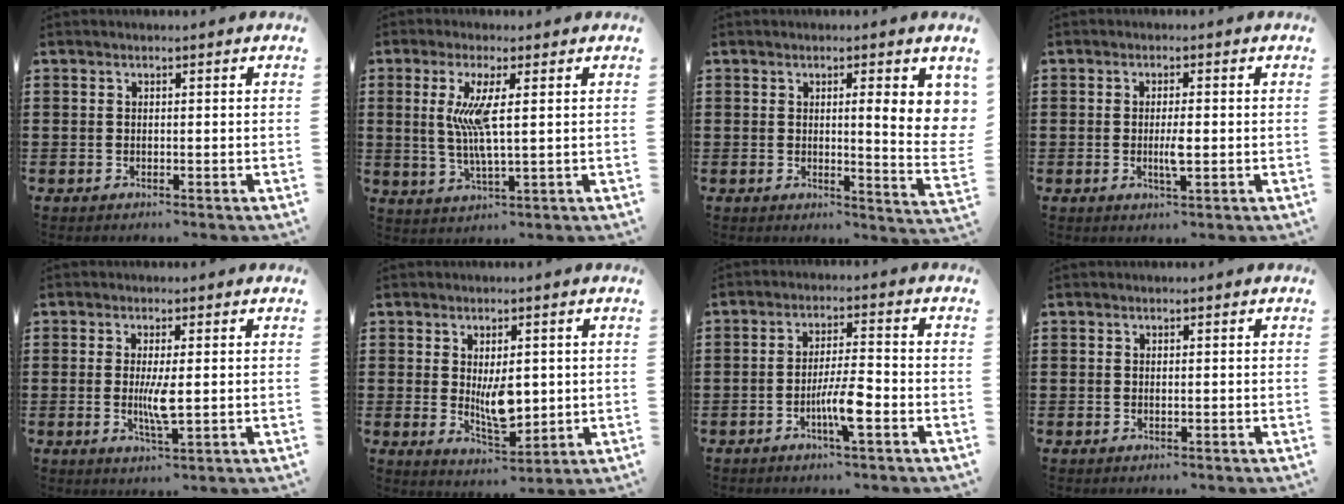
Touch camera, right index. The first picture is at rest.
{"total": 6.9, "force": [1.4, 0.9, 6.7], "torque": [-0.144, -0.010, 0.016]}
{"total": 5.9, "force": [1.7, 0.8, 5.6], "torque": [-0.084, -0.013, 0.021]}
{"total": 3.2, "force": [-0.4, 0.5, 3.1], "torque": [-0.055, -0.001, -0.008]}
{"total": 4.5, "force": [-0.2, 0.7, 4.5], "torque": [-0.092, -0.011, -0.009]}
{"total": 6.3, "force": [0.4, 3.0, 5.5], "torque": [-0.079, -0.005, 0.004]}
{"total": 6.3, "force": [-2.4, 0.9, 5.7], "torque": [-0.109, -0.008, -0.045]}
{"total": 0.0}